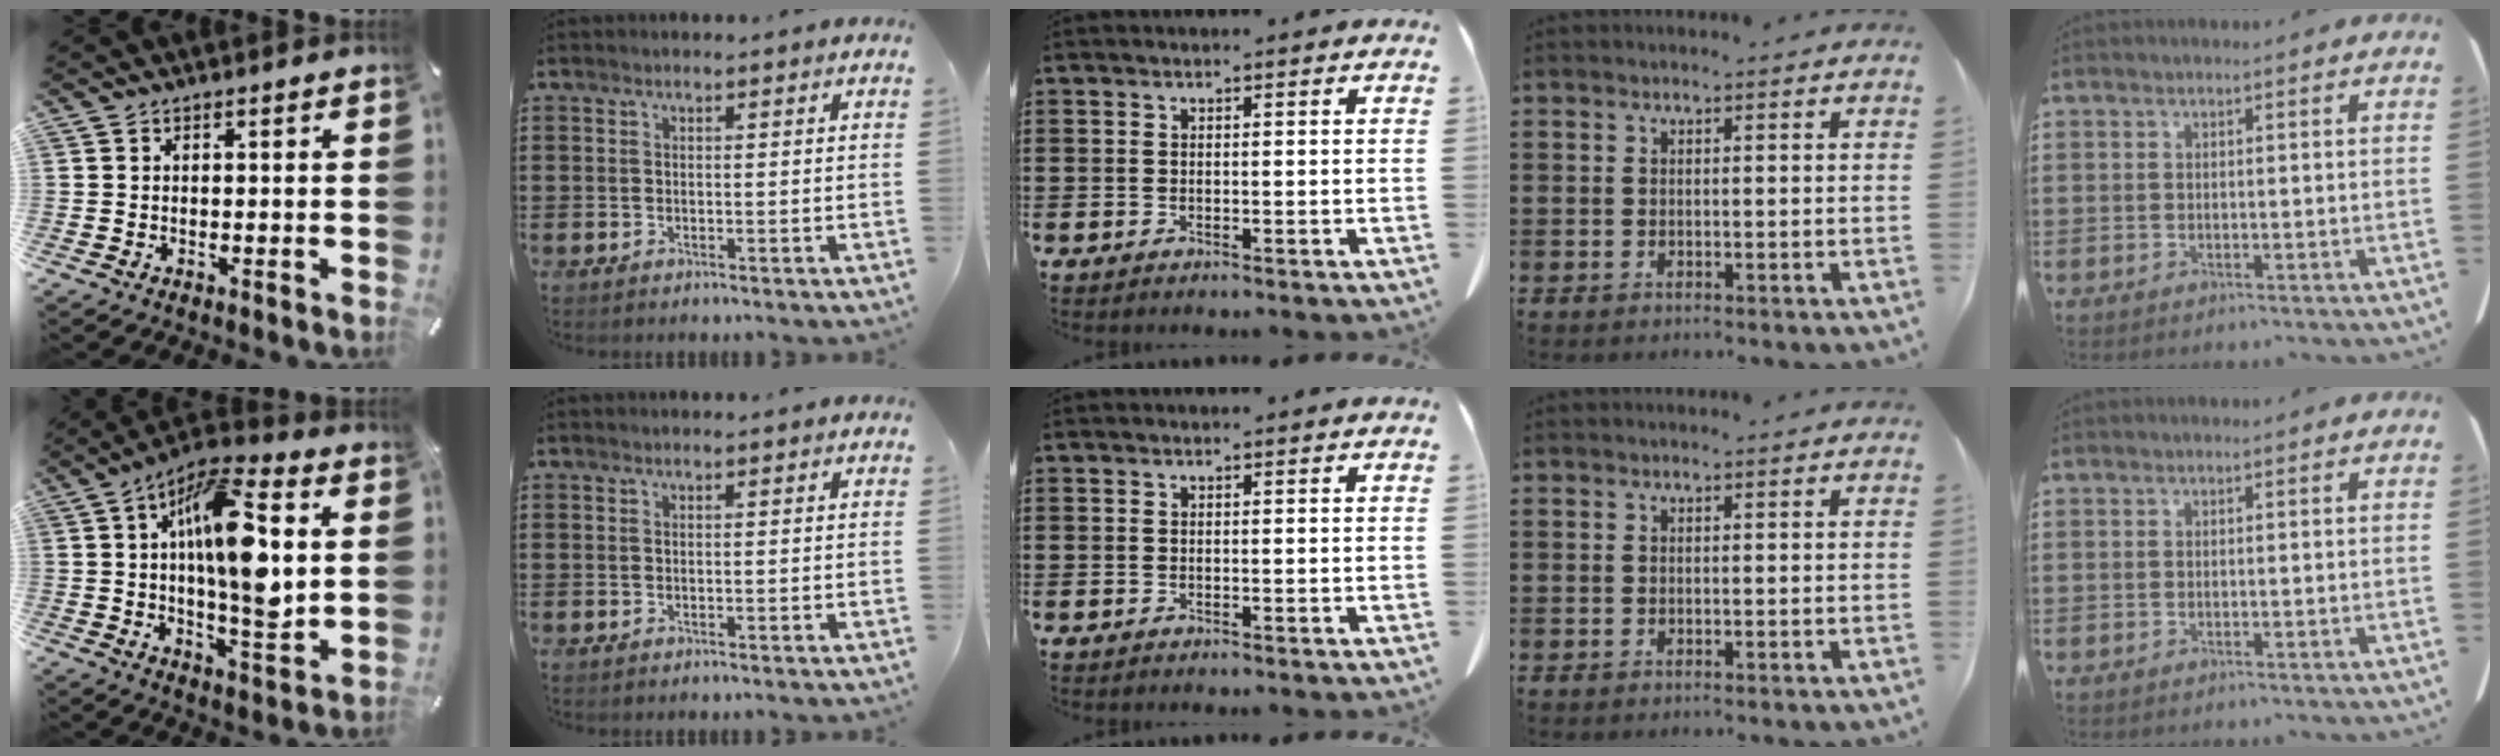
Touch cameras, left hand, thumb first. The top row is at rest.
{"thumb": {"total": 17.9, "force": [3.1, 7.1, 16.2], "torque": [-0.283, -0.006, 0.047]}}